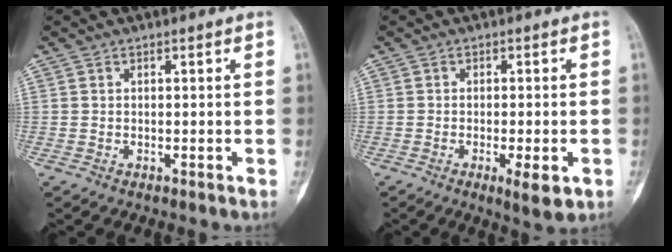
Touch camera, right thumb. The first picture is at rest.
{"total": 5.6, "force": [-2.2, 1.5, 5.0], "torque": [-0.076, -0.006, -0.028]}